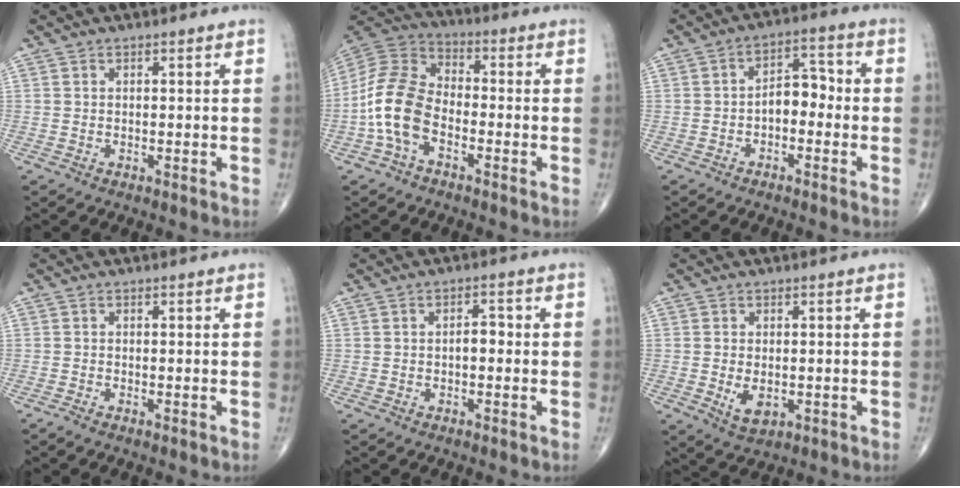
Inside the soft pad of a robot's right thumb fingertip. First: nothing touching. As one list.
[{"total": 12.2, "force": [-3.8, 7.4, 8.9], "torque": [-0.175, 0.036, -0.084]}, {"total": 5.9, "force": [-1.3, 3.6, 4.4], "torque": [-0.047, 0.032, -0.032]}, {"total": 0.6, "force": [-0.5, 0.0, 0.4], "torque": [-0.016, -0.003, -0.015]}, {"total": 2.5, "force": [-0.3, 1.4, 2.0], "torque": [-0.021, 0.010, -0.009]}, {"total": 4.3, "force": [-0.7, 2.6, 3.4], "torque": [-0.049, -0.008, -0.003]}]